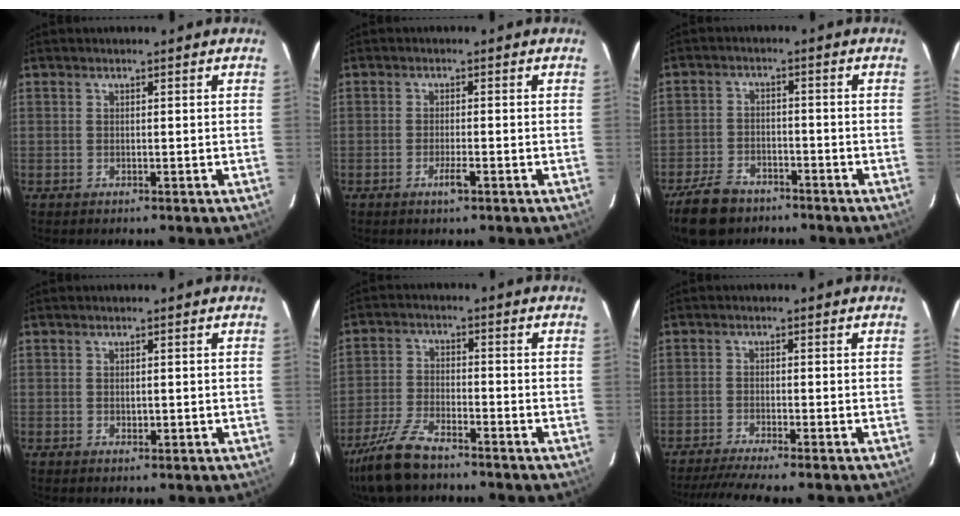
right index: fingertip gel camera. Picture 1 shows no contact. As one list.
[{"total": 2.0, "force": [-1.1, 0.2, 1.7], "torque": [-0.031, -0.002, -0.018]}, {"total": 7.9, "force": [-6.0, 4.2, 3.1], "torque": [-0.072, -0.007, -0.103]}, {"total": 0.9, "force": [0.0, 0.5, 0.7], "torque": [-0.013, -0.001, 0.002]}, {"total": 8.3, "force": [-6.6, 2.0, 4.7], "torque": [-0.103, -0.018, -0.125]}, {"total": 8.1, "force": [-7.0, -0.7, 4.0], "torque": [-0.055, -0.018, -0.112]}]